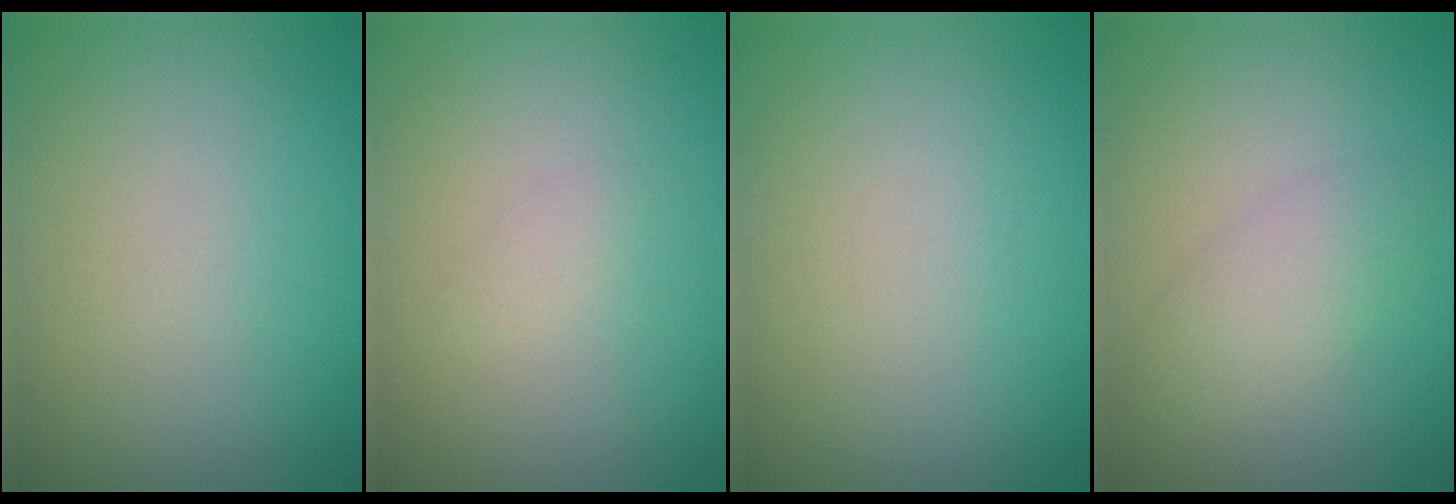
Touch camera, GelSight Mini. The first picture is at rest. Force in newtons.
{"total": 0.6, "press": 0.6, "slide": 0.1}
{"total": 0.0}
{"total": 2.4, "press": 2.4, "slide": 0.1}